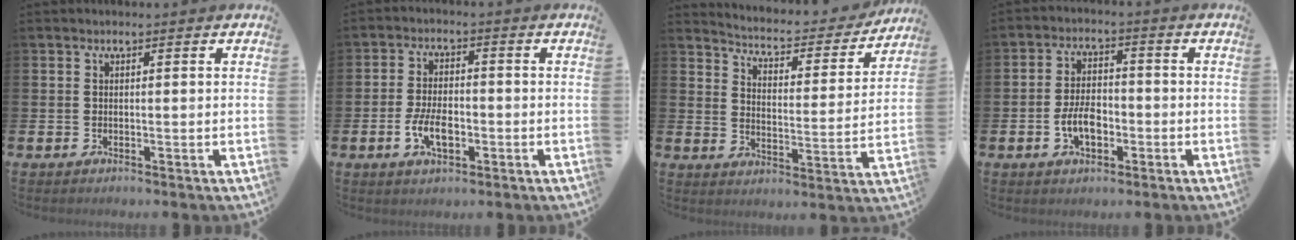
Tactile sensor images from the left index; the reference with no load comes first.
{"total": 5.0, "force": [-1.4, 2.6, 4.0], "torque": [-0.073, 0.004, -0.026]}
{"total": 4.8, "force": [4.6, 1.1, 0.9], "torque": [-0.041, -0.040, 0.070]}
{"total": 5.0, "force": [-1.6, 2.9, 3.8], "torque": [-0.064, 0.004, -0.034]}